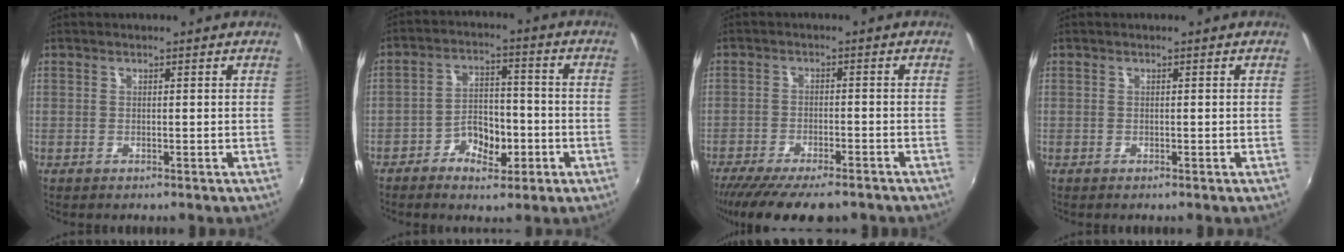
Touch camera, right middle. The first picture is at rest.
{"total": 7.9, "force": [-3.7, 4.7, 5.2], "torque": [-0.098, 0.015, -0.056]}
{"total": 12.9, "force": [-10.4, 2.9, 7.0], "torque": [-0.148, -0.045, -0.166]}
{"total": 0.0}